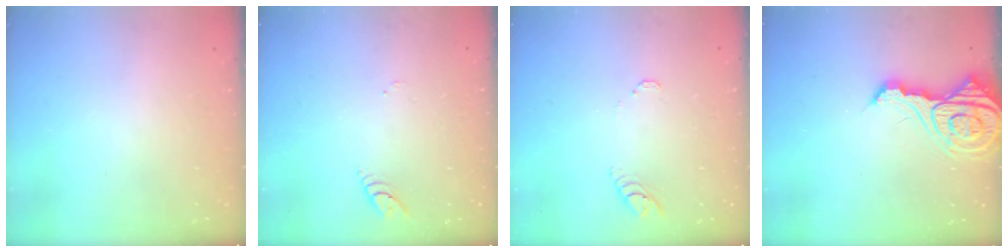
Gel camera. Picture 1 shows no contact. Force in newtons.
{"total": 3.1, "press": 3.1, "slide": 0.3}
{"total": 3.7, "press": 3.7, "slide": 0.2}
{"total": 14.4, "press": 14.3, "slide": 1.4}